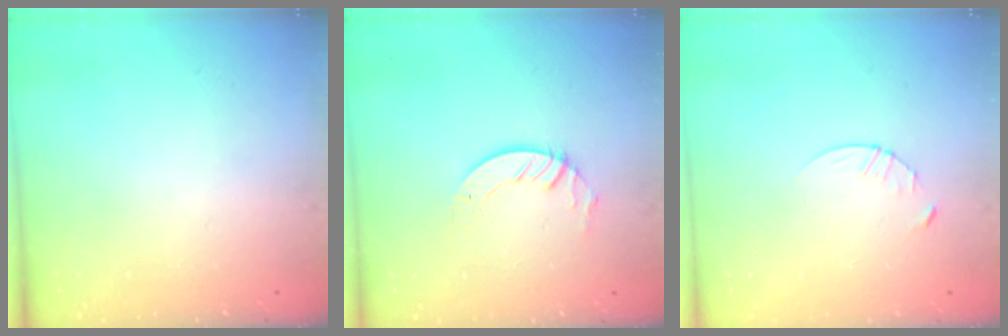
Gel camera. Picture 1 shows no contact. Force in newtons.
{"total": 3.4, "press": 3.4, "slide": 0.3}
{"total": 3.3, "press": 3.2, "slide": 0.4}